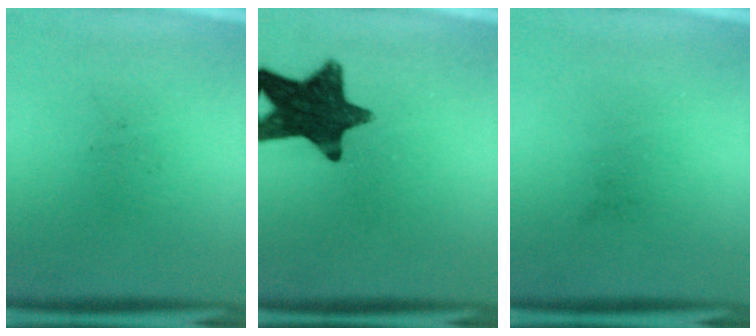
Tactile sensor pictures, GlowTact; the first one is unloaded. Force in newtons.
{"total": 14.3}
{"total": 0.0}